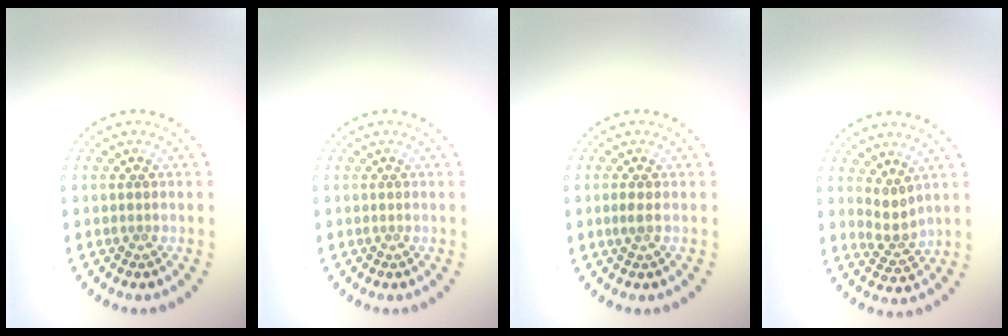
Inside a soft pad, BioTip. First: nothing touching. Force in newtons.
{"total": 0.0}
{"total": 0.9, "press": 0.7, "slide": 0.5}
{"total": 2.2, "press": 1.6, "slide": 1.5}